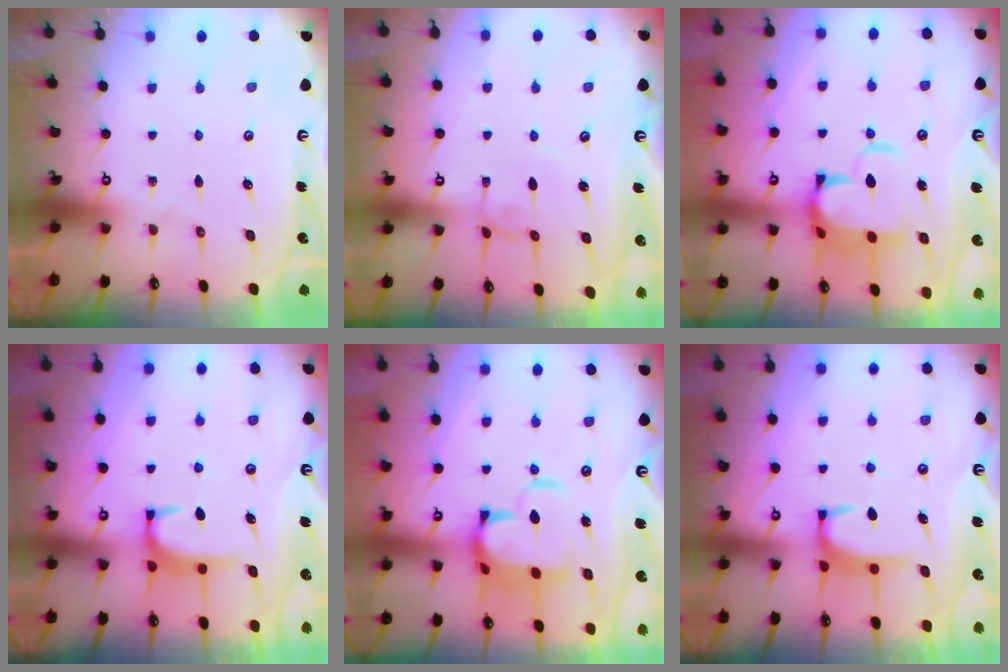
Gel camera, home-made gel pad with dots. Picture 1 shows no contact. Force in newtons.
{"total": 1.0, "press": 0.9, "slide": 0.4}
{"total": 6.5, "press": 6.2, "slide": 2.0}
{"total": 2.0, "press": 2.0, "slide": 0.6}
{"total": 6.5, "press": 6.2, "slide": 2.0}
{"total": 2.7, "press": 2.7, "slide": 0.5}